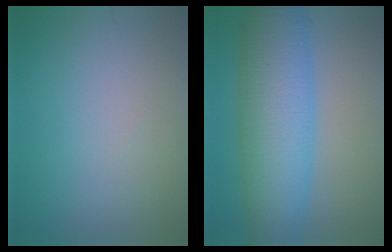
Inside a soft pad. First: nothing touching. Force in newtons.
{"total": 10.2, "press": 10.2, "slide": 0.1}